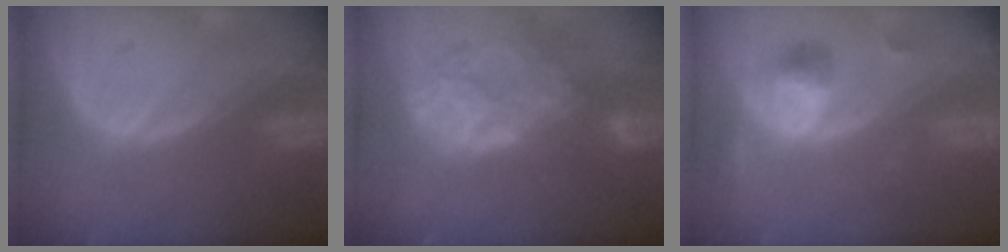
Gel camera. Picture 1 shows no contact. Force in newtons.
{"total": 9.1, "press": 7.8, "slide": 4.8}
{"total": 5.3, "press": 5.1, "slide": 1.5}